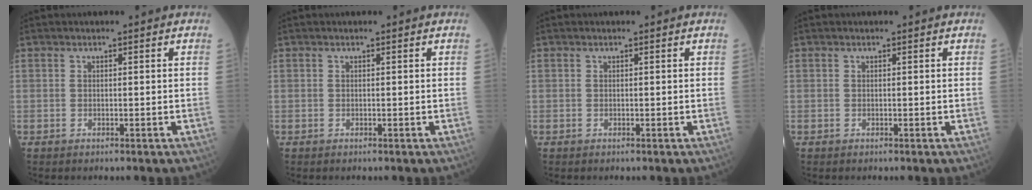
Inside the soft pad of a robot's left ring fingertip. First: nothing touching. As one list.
[{"total": 0.0}, {"total": 0.0}, {"total": 0.0}]